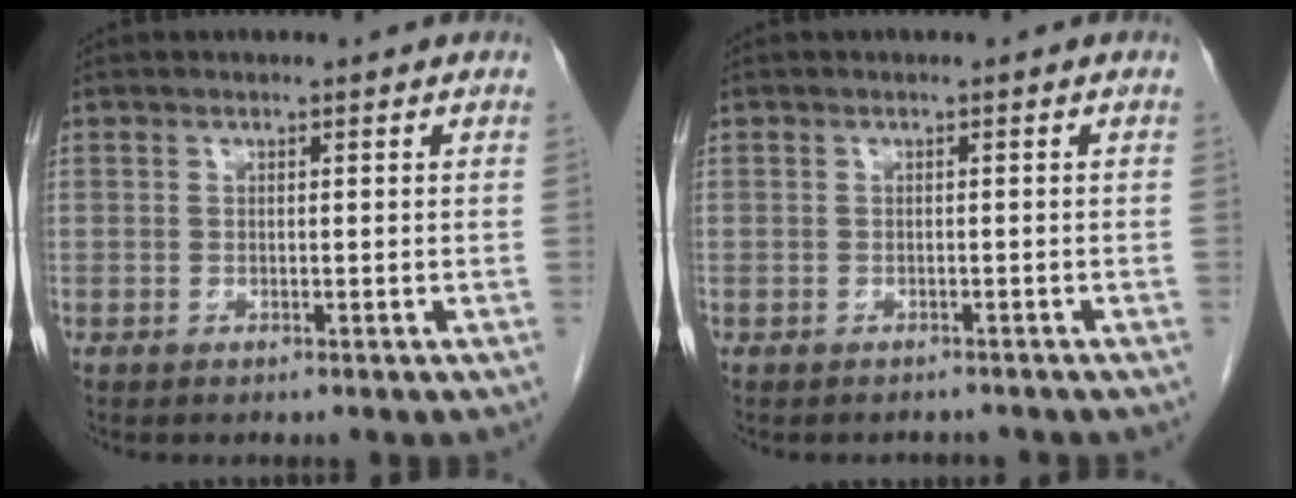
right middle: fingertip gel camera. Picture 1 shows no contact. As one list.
[{"total": 1.5, "force": [-1.4, 0.4, 0.0], "torque": [-0.005, -0.005, -0.019]}]